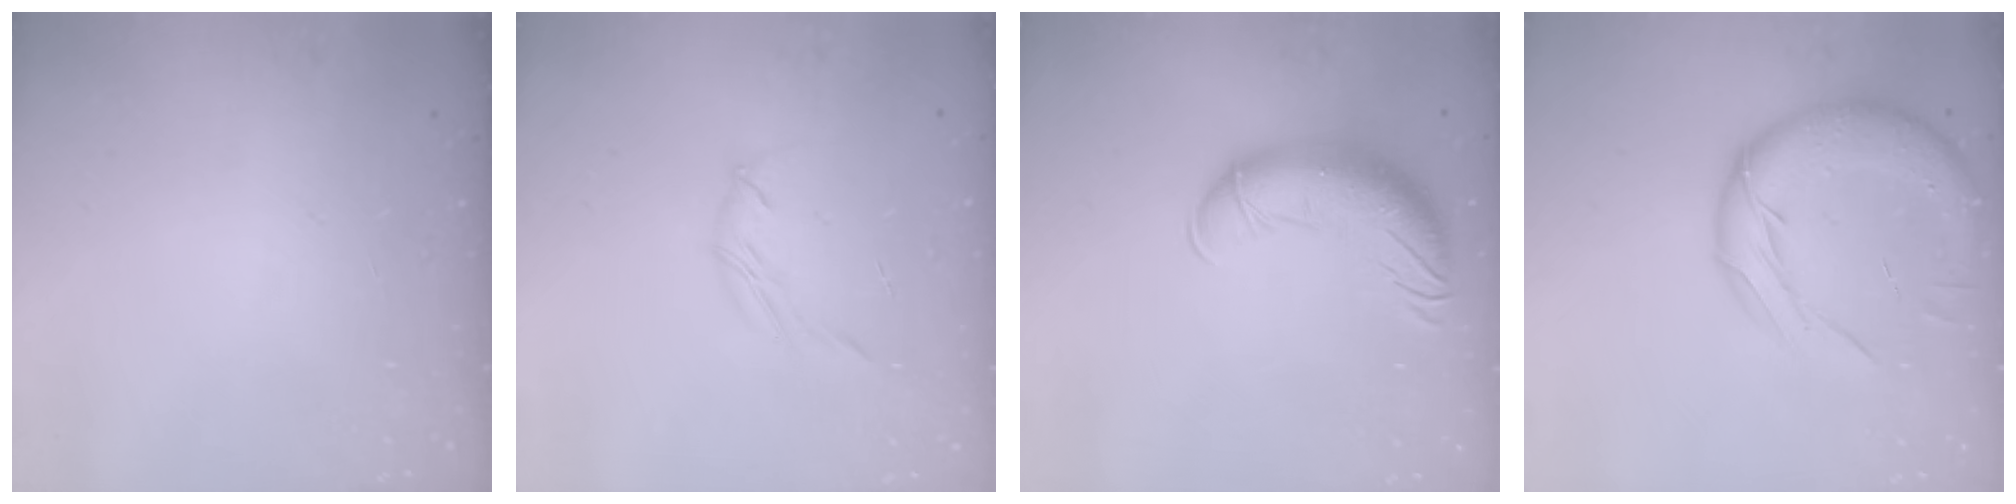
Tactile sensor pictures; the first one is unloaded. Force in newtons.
{"total": 4.4, "press": 4.3, "slide": 0.8}
{"total": 14.8, "press": 14.3, "slide": 3.6}
{"total": 16.0, "press": 15.9, "slide": 1.9}